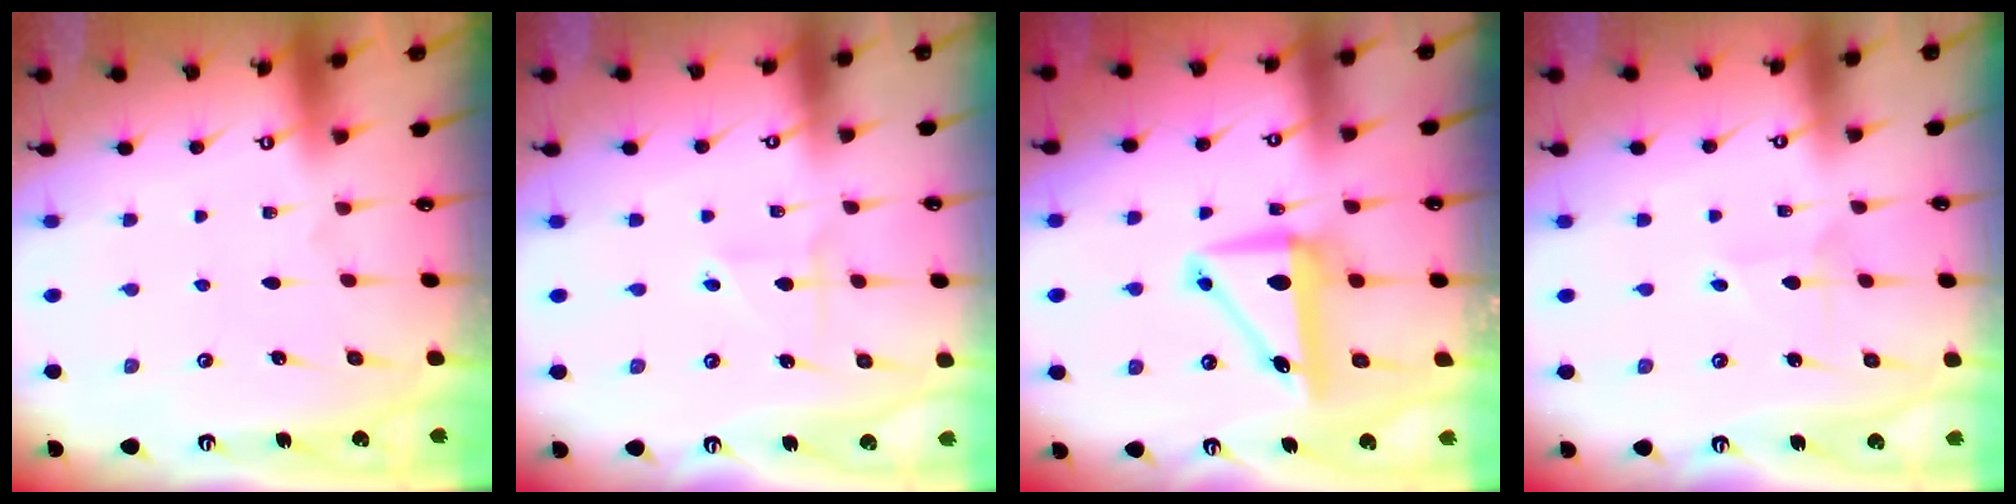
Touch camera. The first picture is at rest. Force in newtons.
{"total": 2.3, "press": 2.2, "slide": 0.9}
{"total": 8.4, "press": 8.2, "slide": 1.7}
{"total": 2.8, "press": 2.7, "slide": 0.3}